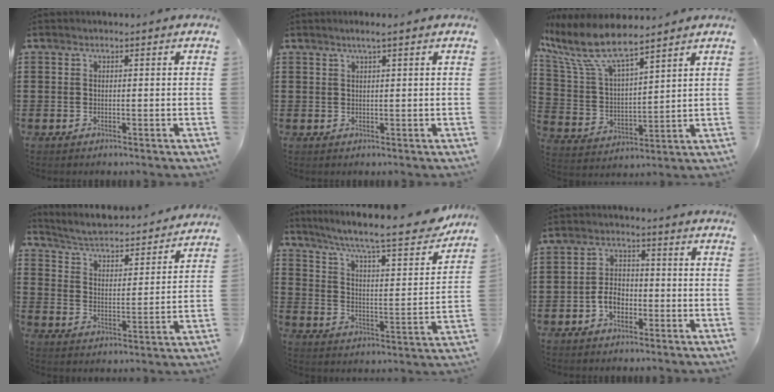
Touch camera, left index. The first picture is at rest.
{"total": 0.9, "force": [0.5, -0.1, 0.8], "torque": [-0.013, -0.001, 0.009]}
{"total": 9.9, "force": [7.8, 2.1, 5.7], "torque": [-0.148, -0.036, 0.133]}
{"total": 4.0, "force": [3.8, 0.0, 1.1], "torque": [-0.043, -0.036, 0.057]}
{"total": 9.6, "force": [7.8, 0.7, 5.5], "torque": [-0.121, -0.053, 0.124]}
{"total": 3.9, "force": [-1.5, 2.6, 2.5], "torque": [-0.062, 0.001, -0.034]}